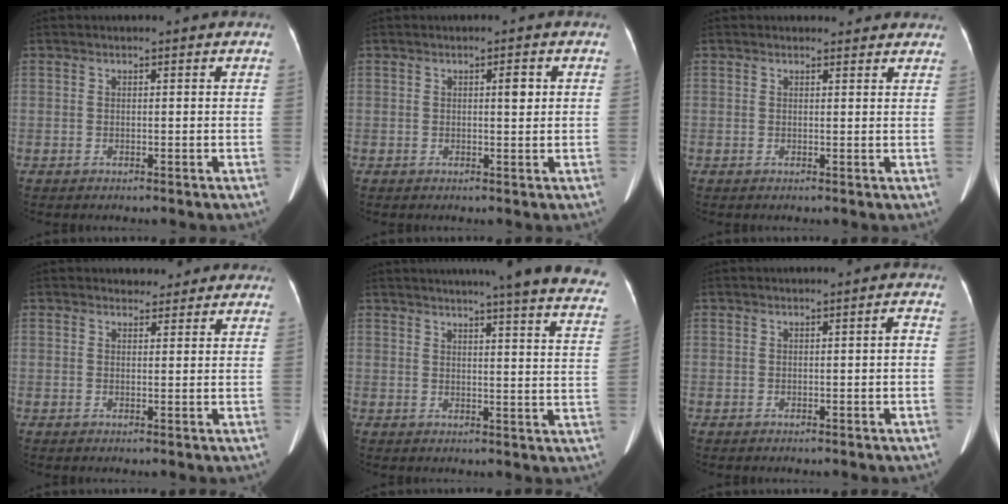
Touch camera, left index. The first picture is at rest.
{"total": 1.8, "force": [0.4, 0.5, 1.7], "torque": [-0.025, 0.002, 0.006]}
{"total": 3.6, "force": [3.3, 1.3, 0.5], "torque": [0.002, 0.004, 0.026]}
{"total": 3.2, "force": [2.7, 1.7, 0.2], "torque": [0.005, 0.008, 0.030]}
{"total": 23.5, "force": [20.9, 0.5, 10.7], "torque": [-0.143, -0.066, 0.228]}
{"total": 0.9, "force": [-0.2, 0.1, 0.9], "torque": [-0.007, 0.002, -0.002]}